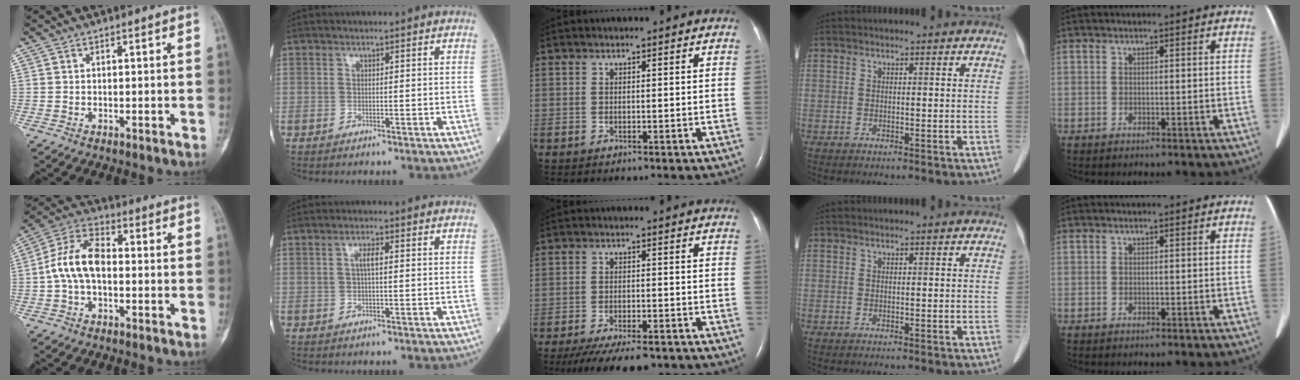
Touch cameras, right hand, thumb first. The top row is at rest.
{"thumb": {"total": 10.3, "force": [-0.8, 6.2, 8.3], "torque": [-0.159, 0.034, -0.025]}, "index": {"total": 2.1, "force": [0.3, 0.4, 2.0], "torque": [-0.041, 0.003, 0.004]}, "middle": {"total": 11.2, "force": [-8.7, 3.2, 6.2], "torque": [-0.098, -0.015, -0.132]}}